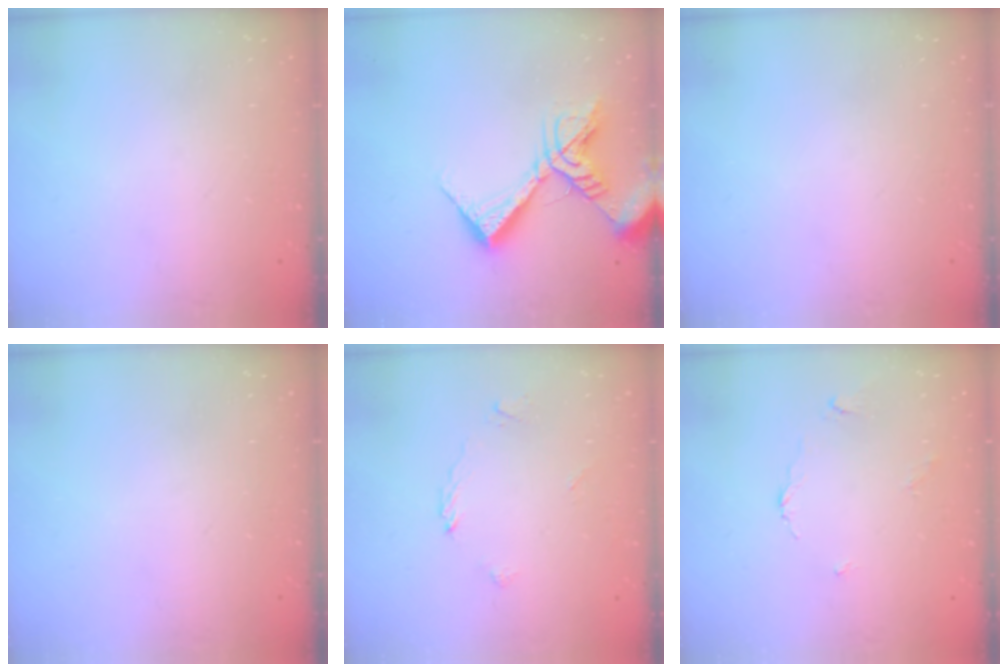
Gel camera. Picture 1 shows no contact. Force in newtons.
{"total": 13.4, "press": 13.3, "slide": 1.8}
{"total": 0.0}
{"total": 0.0}
{"total": 2.7, "press": 2.7, "slide": 0.2}
{"total": 2.6, "press": 2.5, "slide": 0.4}